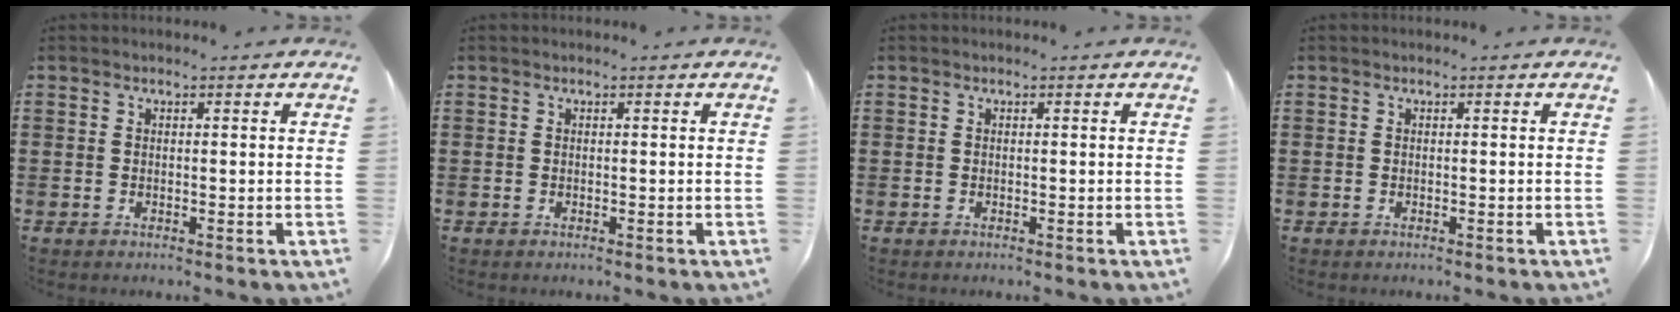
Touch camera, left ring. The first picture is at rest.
{"total": 0.0}
{"total": 0.0}
{"total": 0.0}